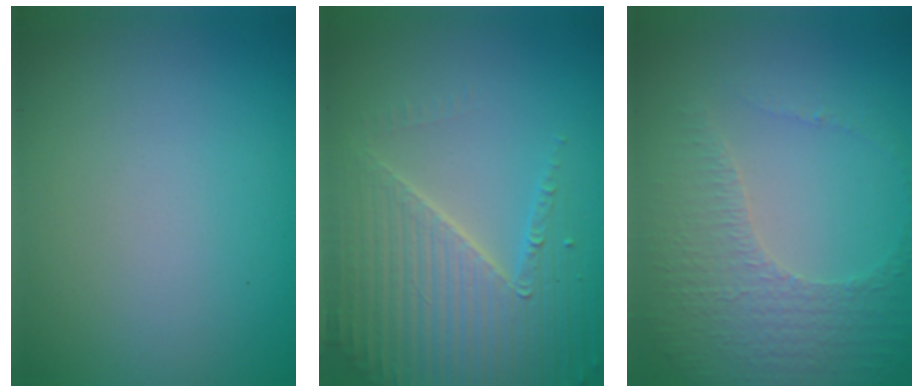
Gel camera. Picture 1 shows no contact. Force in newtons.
{"total": 4.7, "press": 4.5, "slide": 1.2}
{"total": 4.6, "press": 3.1, "slide": 3.3}